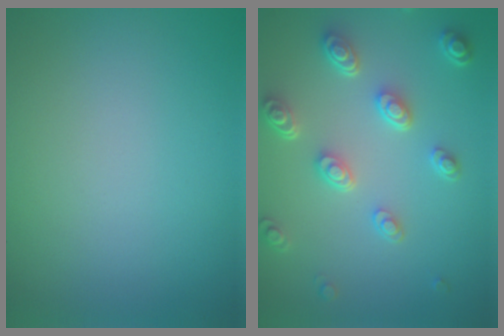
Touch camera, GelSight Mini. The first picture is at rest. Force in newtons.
{"total": 4.8, "press": 3.7, "slide": 3.0}